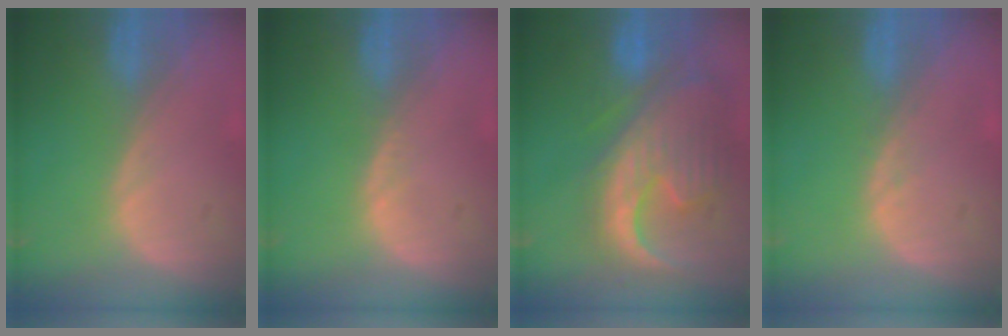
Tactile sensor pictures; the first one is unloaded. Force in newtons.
{"total": 0.7, "press": 0.6, "slide": 0.3}
{"total": 13.3, "press": 11.5, "slide": 6.7}
{"total": 0.6, "press": 0.6, "slide": 0.1}